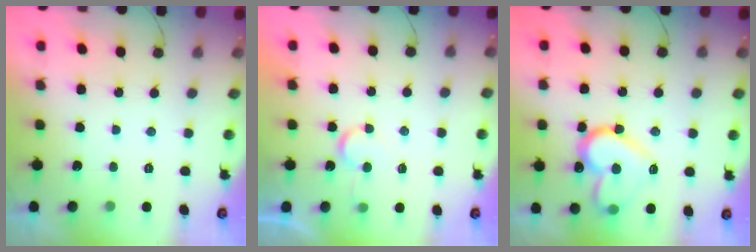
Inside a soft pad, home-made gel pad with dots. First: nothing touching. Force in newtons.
{"total": 5.2, "press": 5.2, "slide": 0.3}
{"total": 17.4, "press": 17.3, "slide": 1.9}